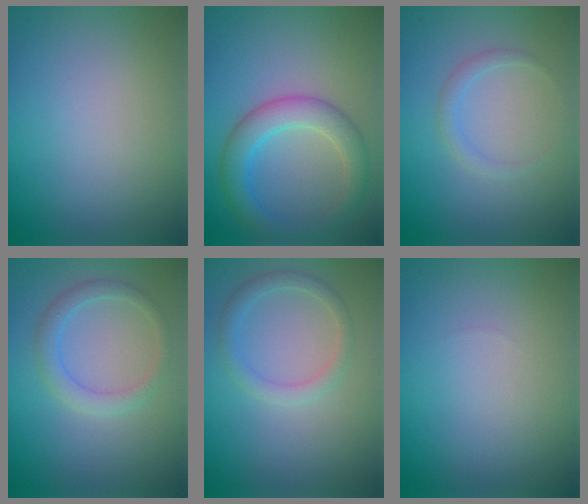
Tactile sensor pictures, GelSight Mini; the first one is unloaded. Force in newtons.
{"total": 4.2, "press": 4.2, "slide": 0.1}
{"total": 1.2, "press": 1.2, "slide": 0.0}
{"total": 2.1, "press": 2.1, "slide": 0.1}
{"total": 1.9, "press": 1.9, "slide": 0.1}
{"total": 0.0}